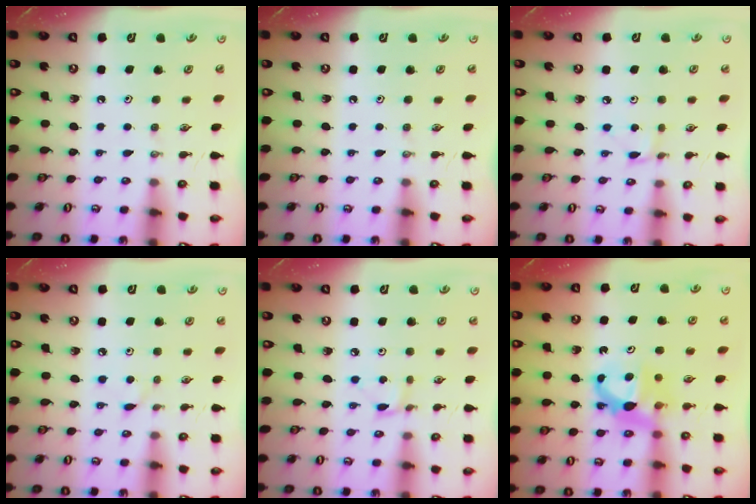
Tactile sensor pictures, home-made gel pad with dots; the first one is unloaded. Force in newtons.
{"total": 0.0}
{"total": 1.7, "press": 1.7, "slide": 0.0}
{"total": 3.3, "press": 3.2, "slide": 0.3}
{"total": 2.0, "press": 2.0, "slide": 0.2}
{"total": 7.1, "press": 7.1, "slide": 0.3}